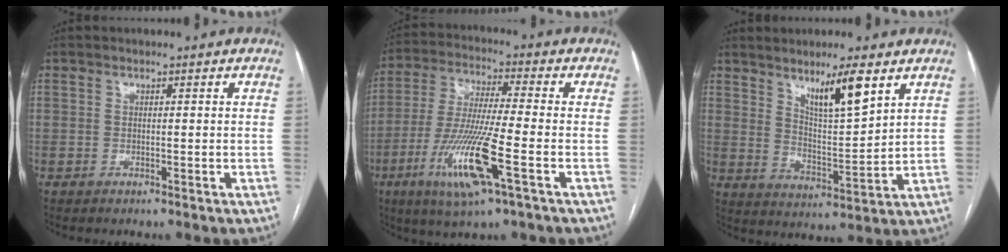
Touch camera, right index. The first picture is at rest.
{"total": 14.0, "force": [-5.5, 0.4, 12.9], "torque": [-0.270, -0.023, -0.103]}
{"total": 8.7, "force": [5.5, 0.8, 6.7], "torque": [-0.120, -0.010, 0.101]}